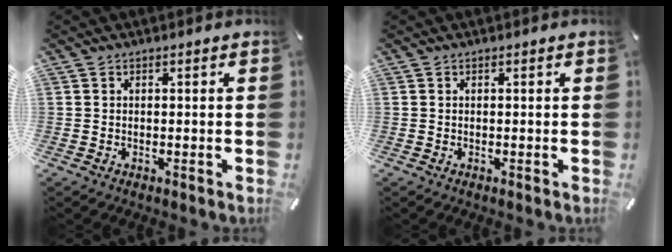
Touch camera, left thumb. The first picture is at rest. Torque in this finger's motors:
{"motor_torque": [0.01, -0.01, 0.00, 0.00, 0.00]}